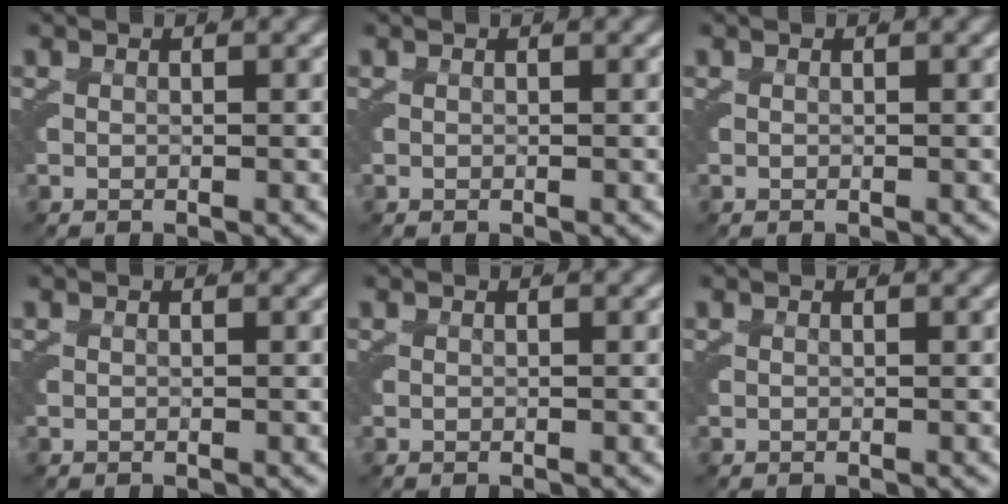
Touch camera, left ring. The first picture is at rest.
{"total": 0.0}
{"total": 0.0}
{"total": 0.0}
{"total": 0.0}
{"total": 0.0}